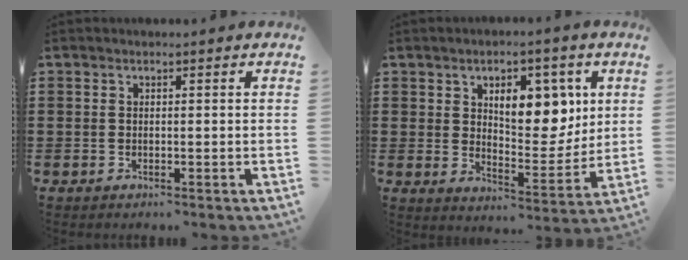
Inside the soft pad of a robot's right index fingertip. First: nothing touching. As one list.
[{"total": 9.2, "force": [3.7, 5.1, 6.7], "torque": [-0.099, -0.004, 0.056]}]